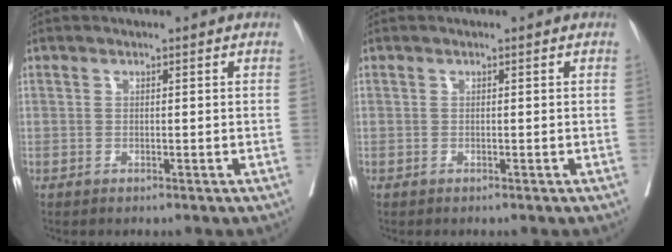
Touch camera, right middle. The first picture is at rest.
{"total": 0.0}